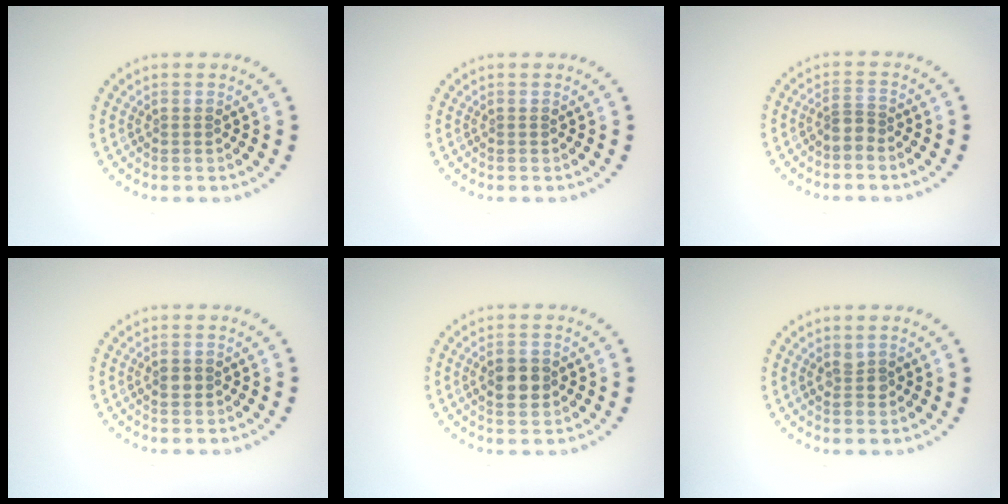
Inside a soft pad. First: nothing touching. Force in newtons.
{"total": 0.0}
{"total": 1.3, "press": 0.8, "slide": 1.1}
{"total": 1.3, "press": 1.3, "slide": 0.0}
{"total": 3.1, "press": 3.1, "slide": 0.1}
{"total": 1.1, "press": 1.0, "slide": 0.2}